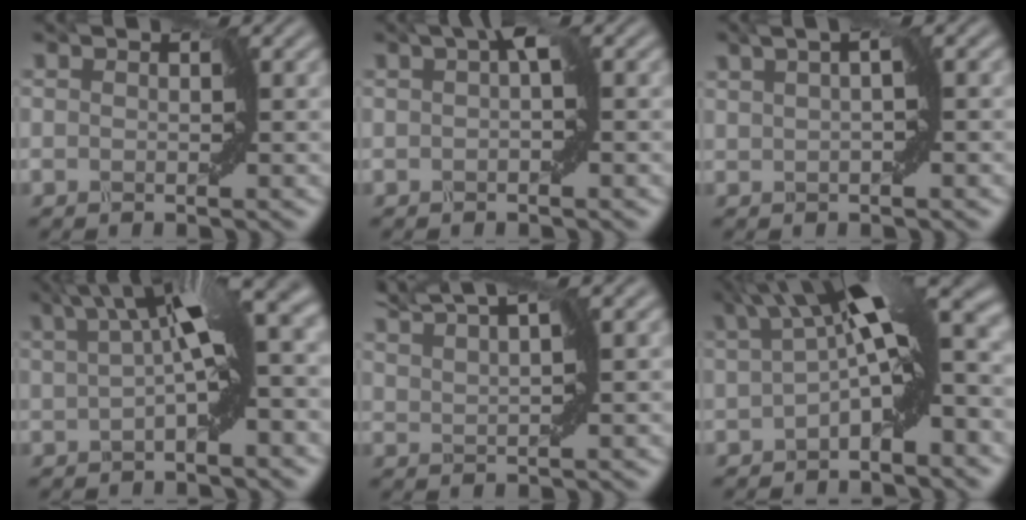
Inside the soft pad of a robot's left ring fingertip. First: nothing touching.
{"total": 1.6, "force": [-0.1, 0.5, 1.6], "torque": [-0.031, 0.003, -0.002]}
{"total": 1.2, "force": [0.3, -0.5, 1.0], "torque": [-0.030, 0.000, 0.010]}
{"total": 6.1, "force": [0.6, 0.8, 6.1], "torque": [-0.105, 0.016, 0.006]}
{"total": 3.6, "force": [3.1, -0.6, 1.7], "torque": [-0.045, 0.016, 0.069]}
{"total": 7.5, "force": [0.2, 1.7, 7.3], "torque": [-0.127, 0.013, -0.007]}